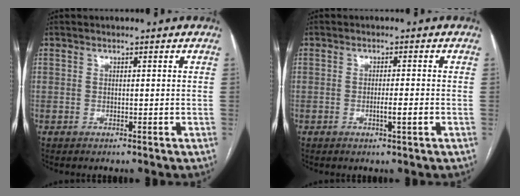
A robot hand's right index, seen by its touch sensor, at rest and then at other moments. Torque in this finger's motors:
{"motor_torque": [0.49, -0.02, 0.14, 0.04]}